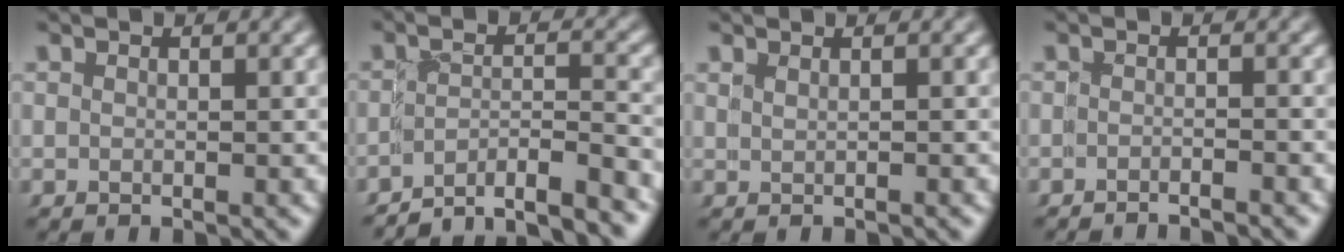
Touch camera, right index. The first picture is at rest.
{"total": 8.1, "force": [-7.6, 1.6, 2.3], "torque": [-0.016, -0.013, -0.122]}
{"total": 0.6, "force": [0.4, -0.4, 0.2], "torque": [-0.004, 0.003, 0.012]}
{"total": 2.2, "force": [-2.1, 0.4, 0.3], "torque": [-0.003, 0.004, -0.042]}